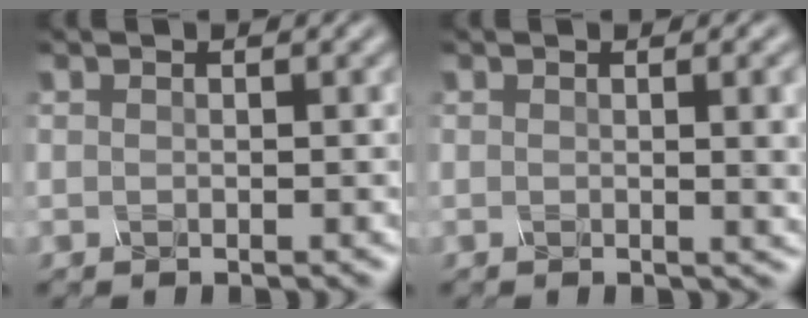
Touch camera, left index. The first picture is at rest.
{"total": 4.6, "force": [0.4, 1.7, 4.2], "torque": [-0.032, 0.003, 0.006]}